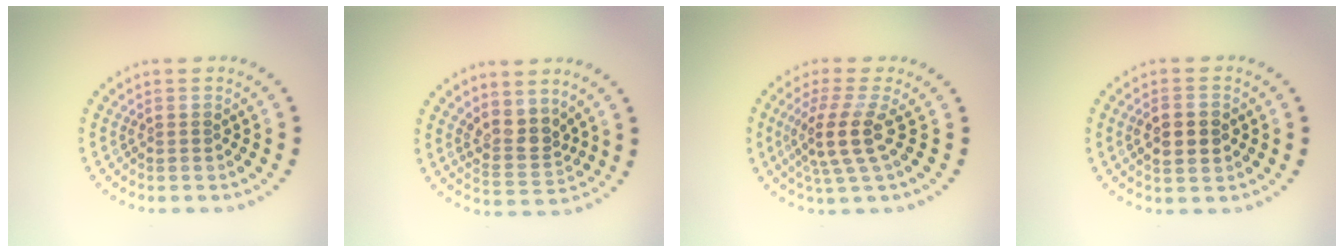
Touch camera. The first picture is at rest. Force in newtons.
{"total": 2.9, "press": 2.3, "slide": 1.8}
{"total": 3.8, "press": 2.8, "slide": 2.6}
{"total": 3.0, "press": 3.0, "slide": 0.2}